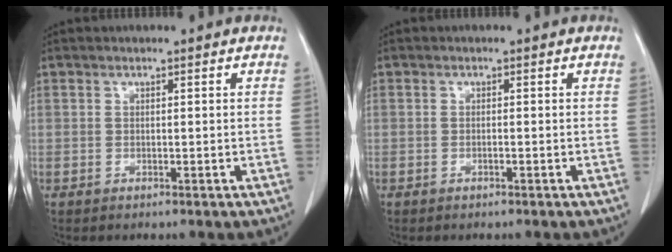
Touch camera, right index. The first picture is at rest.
{"total": 0.0}